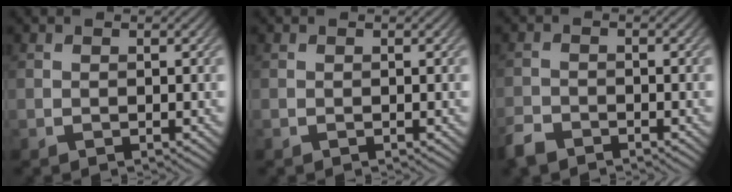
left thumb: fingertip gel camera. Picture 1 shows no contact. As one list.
[{"total": 0.0}, {"total": 2.9, "force": [-2.5, 1.1, 0.9], "torque": [-0.021, -0.007, -0.058]}]